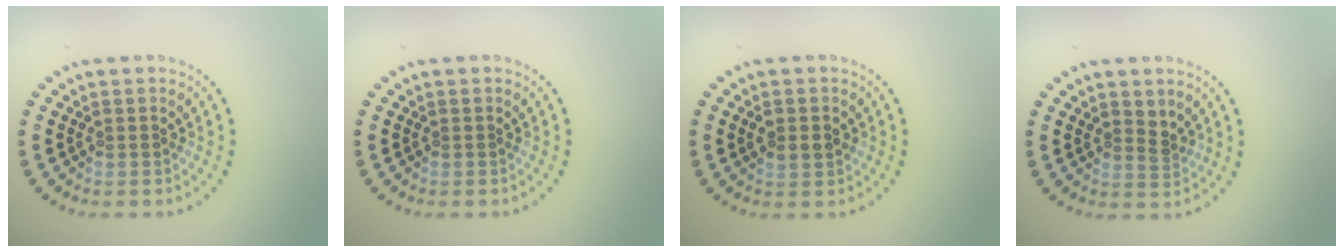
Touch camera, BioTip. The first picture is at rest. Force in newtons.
{"total": 0.0}
{"total": 2.2, "press": 2.2, "slide": 0.1}
{"total": 1.4, "press": 1.2, "slide": 0.6}